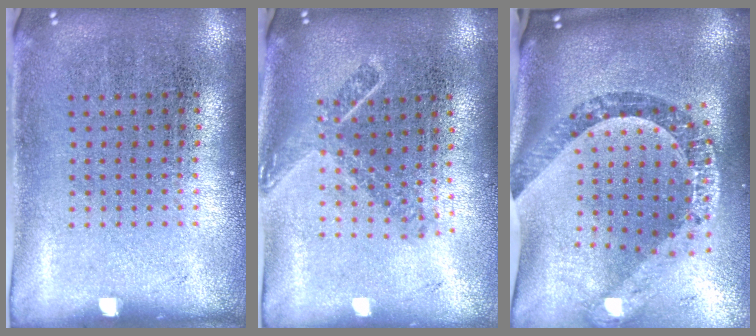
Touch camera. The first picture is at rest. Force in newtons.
{"total": 1.7, "press": 1.3, "slide": 1.1}
{"total": 2.6, "press": 2.0, "slide": 1.6}